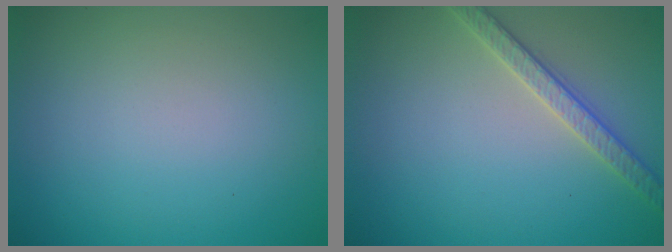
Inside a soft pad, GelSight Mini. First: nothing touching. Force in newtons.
{"total": 2.7, "press": 2.7, "slide": 0.1}